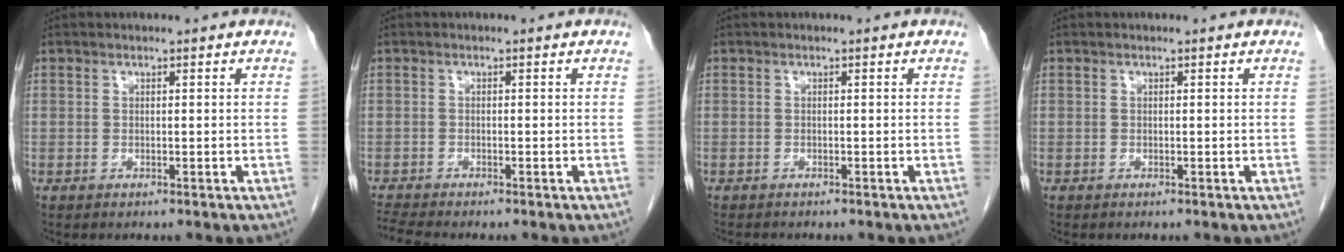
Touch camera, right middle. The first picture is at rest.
{"total": 2.8, "force": [-2.7, -0.7, 0.6], "torque": [-0.023, -0.018, -0.051]}
{"total": 1.2, "force": [-1.2, 0.2, 0.4], "torque": [-0.014, -0.005, -0.017]}
{"total": 0.0}